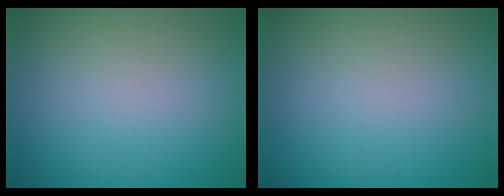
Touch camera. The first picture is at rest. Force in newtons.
{"total": 0.0}